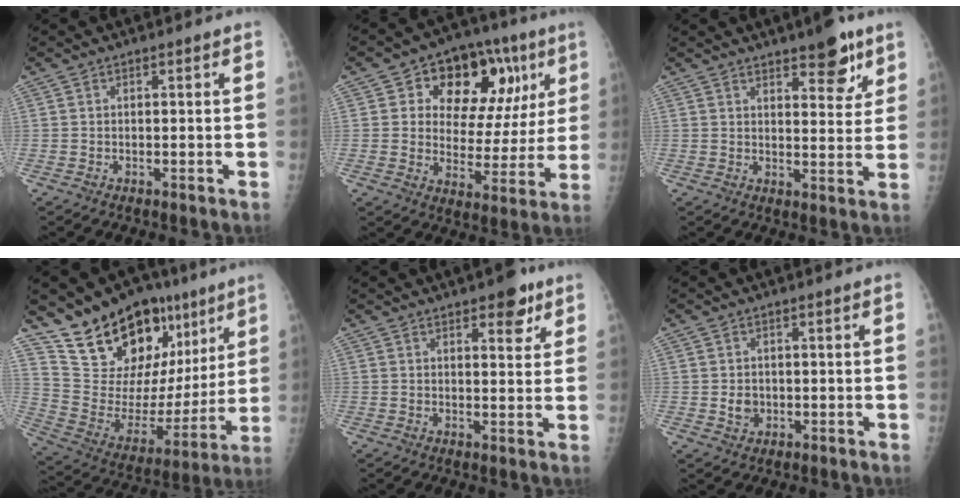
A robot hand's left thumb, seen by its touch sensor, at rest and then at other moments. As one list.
[{"total": 19.4, "force": [7.3, 11.9, 13.5], "torque": [-0.126, -0.001, 0.101]}, {"total": 8.3, "force": [5.4, 3.0, 5.6], "torque": [-0.050, -0.030, 0.073]}, {"total": 24.7, "force": [14.4, 13.9, 14.5], "torque": [-0.170, -0.035, 0.251]}, {"total": 5.6, "force": [3.4, 2.4, 3.8], "torque": [-0.029, -0.016, 0.041]}, {"total": 2.9, "force": [-0.3, 2.5, 1.4], "torque": [-0.011, 0.001, 0.000]}]